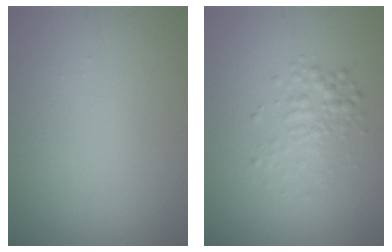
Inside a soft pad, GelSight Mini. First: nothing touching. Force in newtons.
{"total": 2.3, "press": 2.3, "slide": 0.1}